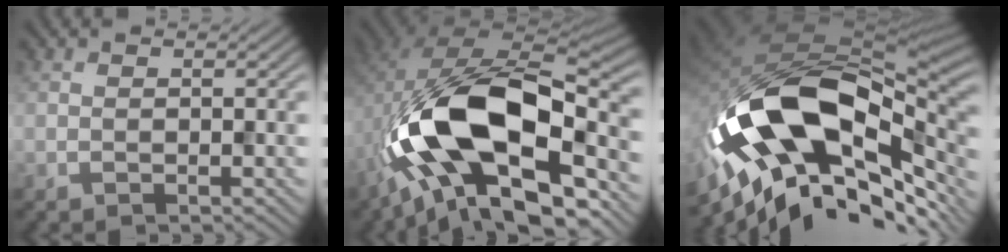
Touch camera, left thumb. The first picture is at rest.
{"total": 17.4, "force": [-5.1, 9.1, 14.0], "torque": [-0.251, -0.009, -0.088]}
{"total": 21.4, "force": [-5.5, 11.3, 17.3], "torque": [-0.333, -0.031, -0.092]}